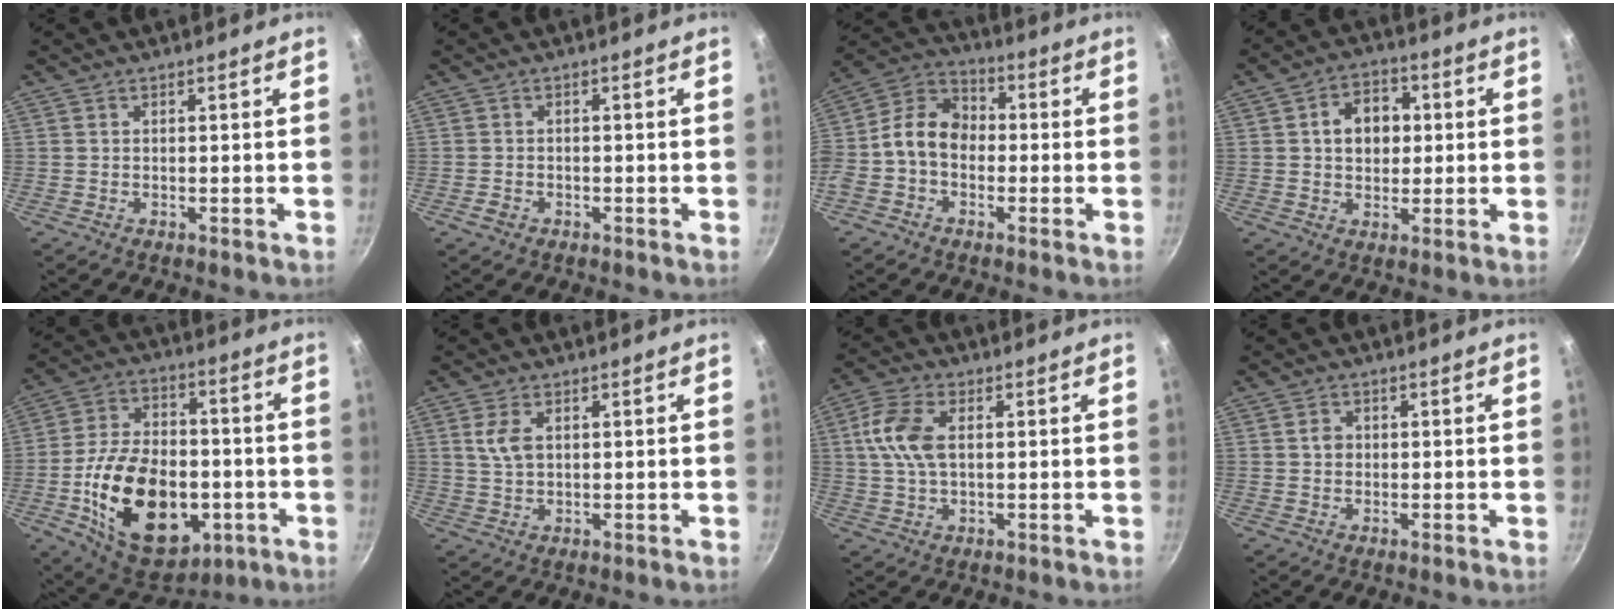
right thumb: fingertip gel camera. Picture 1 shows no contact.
{"total": 1.7, "force": [-1.0, 1.2, 0.7], "torque": [-0.014, 0.012, -0.016]}
{"total": 11.1, "force": [-1.5, 8.5, 7.0], "torque": [-0.097, 0.045, -0.054]}
{"total": 8.3, "force": [1.2, 6.3, 5.2], "torque": [-0.047, 0.009, 0.012]}
{"total": 24.7, "force": [-5.9, 15.6, 18.2], "torque": [-0.279, 0.029, -0.083]}
{"total": 4.4, "force": [1.4, 2.5, 3.3], "torque": [-0.061, -0.004, 0.027]}
{"total": 8.6, "force": [1.5, 4.9, 6.9], "torque": [-0.139, 0.013, 0.022]}
{"total": 2.0, "force": [0.3, 1.7, 1.0], "torque": [-0.012, 0.005, 0.002]}